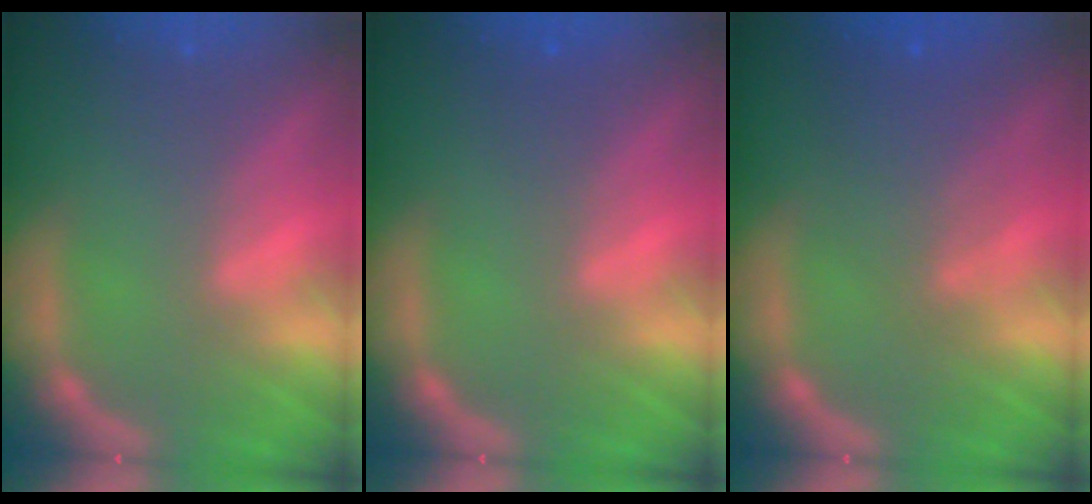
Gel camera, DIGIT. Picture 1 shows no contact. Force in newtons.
{"total": 1.0}
{"total": 4.1}